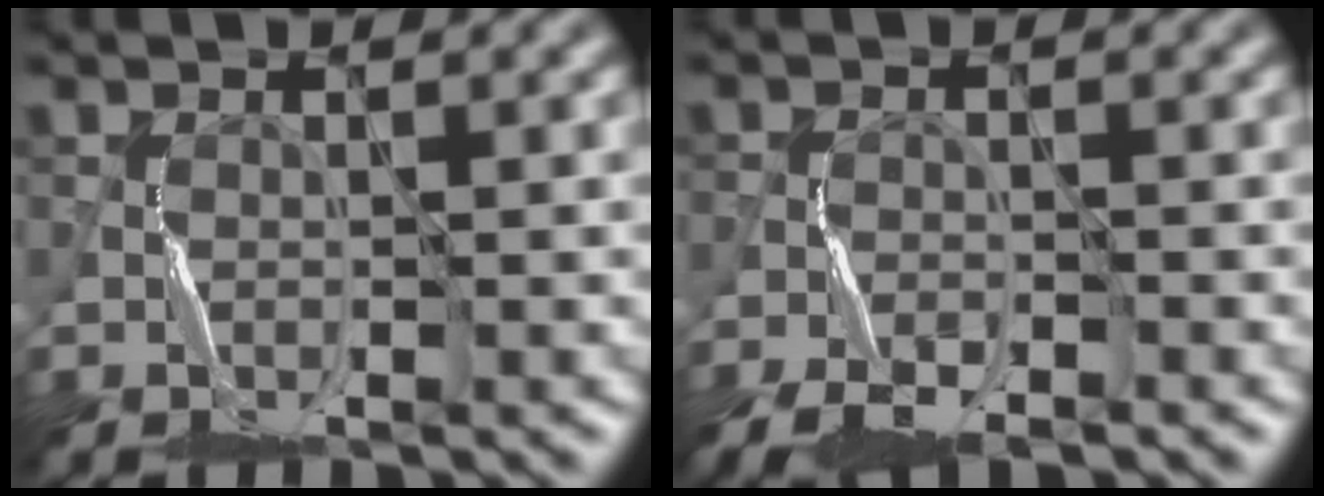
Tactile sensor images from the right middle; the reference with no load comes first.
{"total": 5.6, "force": [-4.5, 2.0, 2.8], "torque": [-0.056, -0.020, -0.085]}